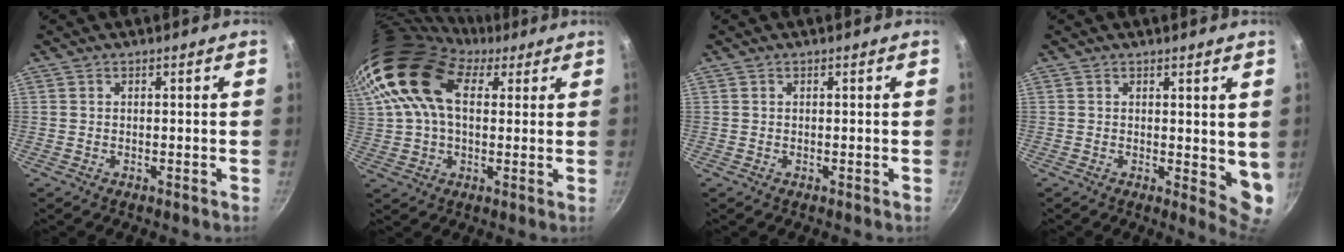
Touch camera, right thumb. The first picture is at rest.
{"total": 21.2, "force": [7.1, 13.3, 14.8], "torque": [-0.288, 0.009, 0.115]}
{"total": 0.0}
{"total": 5.5, "force": [1.4, 2.5, 4.7], "torque": [-0.051, -0.018, 0.018]}